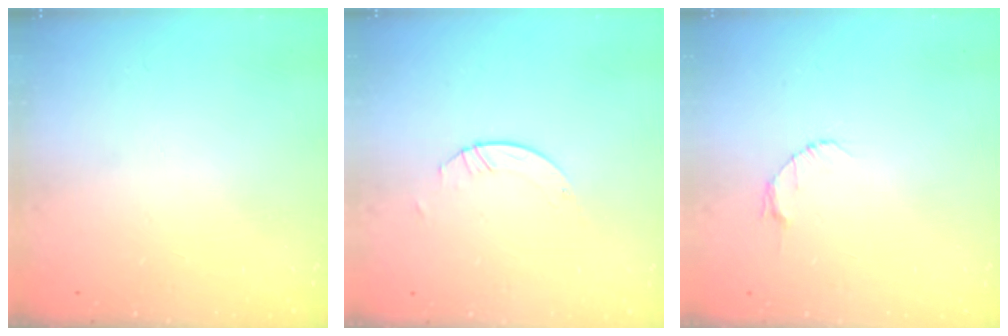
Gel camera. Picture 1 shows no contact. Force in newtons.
{"total": 1.1, "press": 1.1, "slide": 0.1}
{"total": 2.6, "press": 2.6, "slide": 0.3}